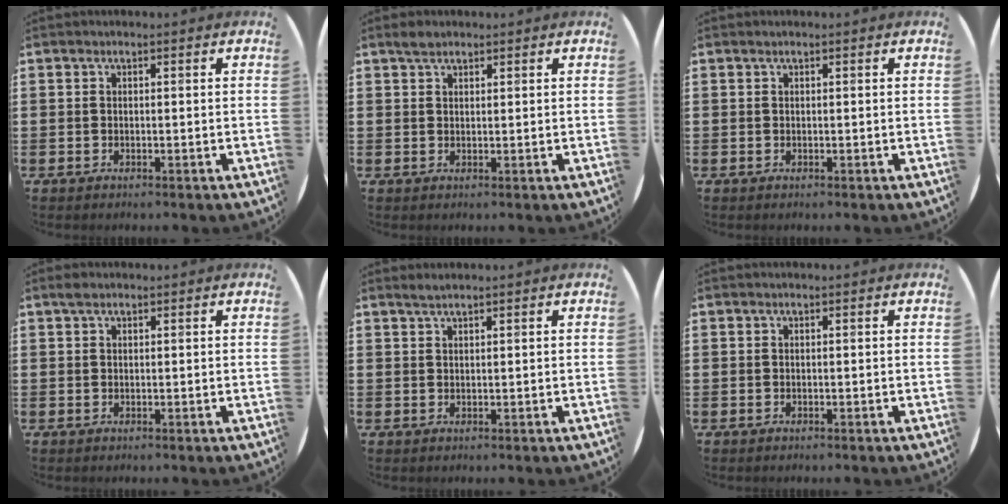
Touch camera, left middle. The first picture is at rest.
{"total": 1.7, "force": [1.5, 0.6, 0.5], "torque": [-0.005, 0.000, 0.026]}
{"total": 0.0}
{"total": 0.9, "force": [0.7, 0.5, 0.4], "torque": [-0.001, 0.002, 0.010]}
{"total": 1.1, "force": [1.0, -0.1, 0.5], "torque": [-0.010, 0.001, 0.019]}
{"total": 0.0}